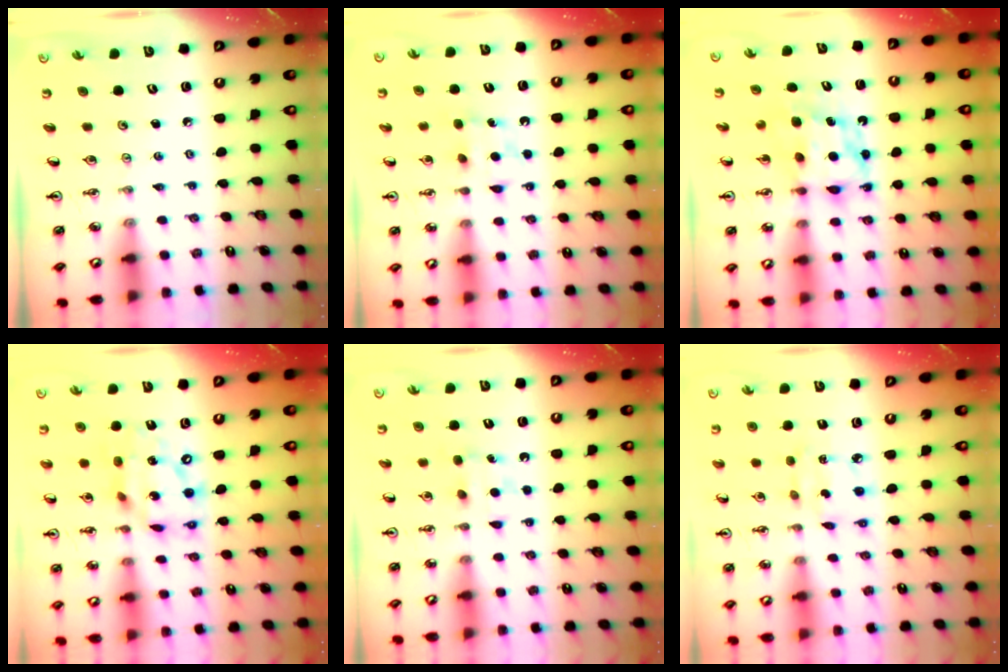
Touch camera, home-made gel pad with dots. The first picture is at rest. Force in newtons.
{"total": 5.6, "press": 5.6, "slide": 0.8}
{"total": 6.7, "press": 6.7, "slide": 0.5}
{"total": 14.2, "press": 14.1, "slide": 1.0}
{"total": 4.9, "press": 4.8, "slide": 0.7}
{"total": 5.2, "press": 5.2, "slide": 0.2}